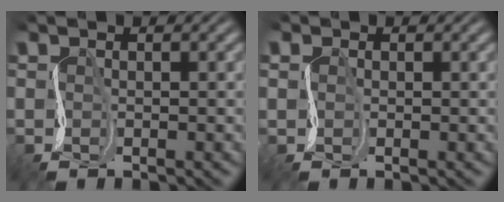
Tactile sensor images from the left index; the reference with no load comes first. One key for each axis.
{"total": 1.0, "fx": 0.4, "fy": 0.8, "fz": -0.1, "tx": 0.004, "ty": 0.003, "tz": 0.006}